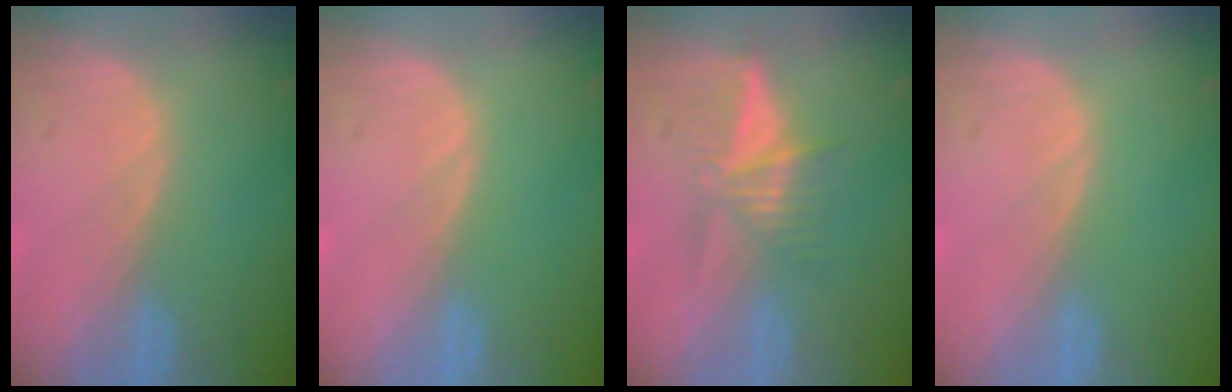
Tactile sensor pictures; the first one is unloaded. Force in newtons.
{"total": 0.0}
{"total": 5.5, "press": 5.0, "slide": 2.2}
{"total": 0.0}